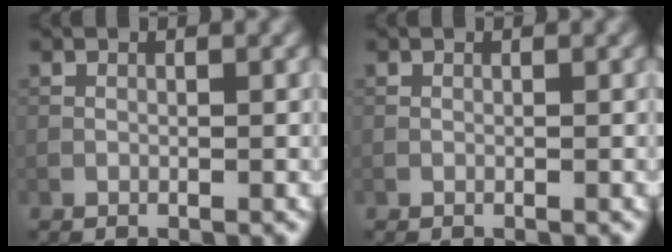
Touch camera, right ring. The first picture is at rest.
{"total": 0.0}